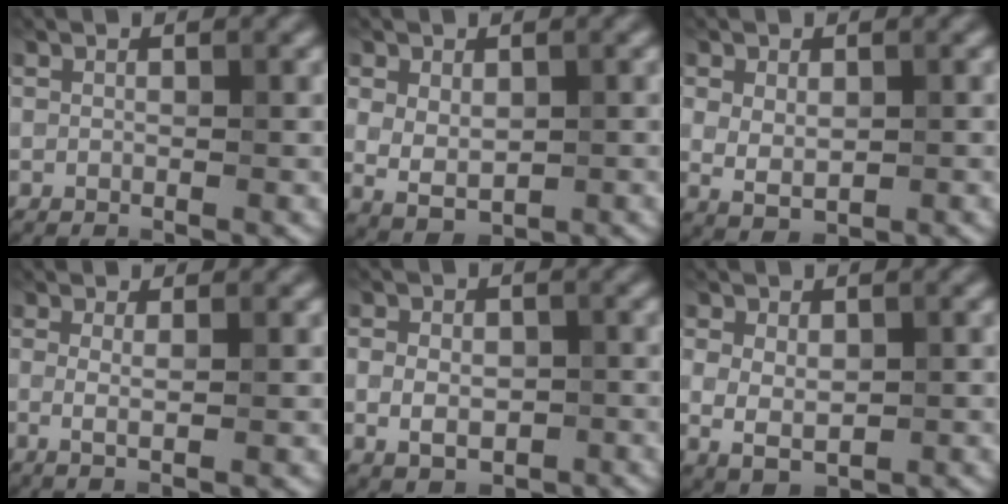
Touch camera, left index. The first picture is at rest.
{"total": 3.1, "force": [0.4, 2.0, 2.3], "torque": [-0.041, -0.003, 0.014]}
{"total": 2.6, "force": [0.3, 1.6, 2.0], "torque": [-0.037, -0.003, 0.009]}
{"total": 1.9, "force": [0.1, 0.5, 1.8], "torque": [-0.030, -0.004, -0.002]}
{"total": 4.0, "force": [-0.7, 2.8, 2.7], "torque": [-0.038, -0.006, -0.008]}
{"total": 3.3, "force": [0.1, 2.2, 2.5], "torque": [-0.042, -0.003, 0.007]}